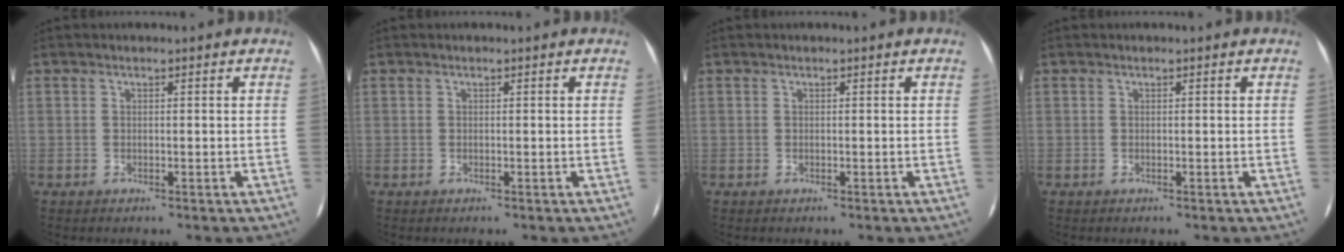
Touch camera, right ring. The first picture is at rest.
{"total": 0.0}
{"total": 0.0}
{"total": 0.0}